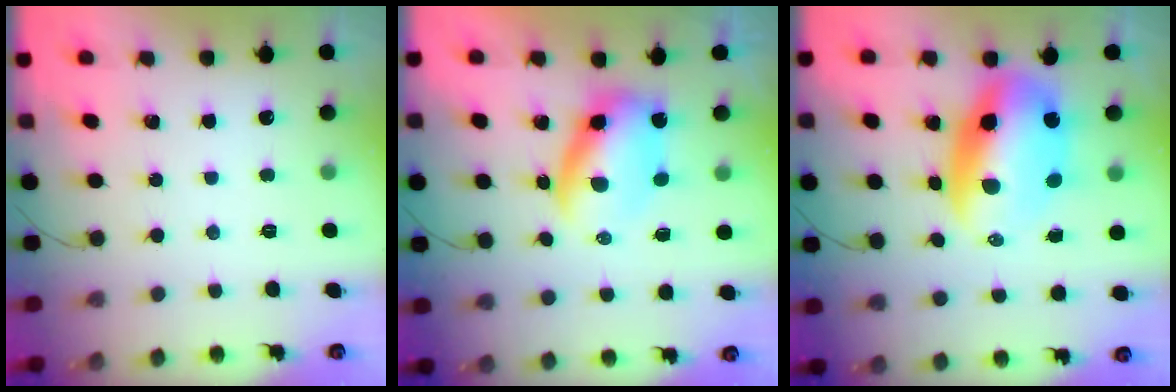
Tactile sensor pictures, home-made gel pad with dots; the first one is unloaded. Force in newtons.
{"total": 5.5, "press": 5.5, "slide": 0.7}
{"total": 12.8, "press": 12.4, "slide": 3.0}